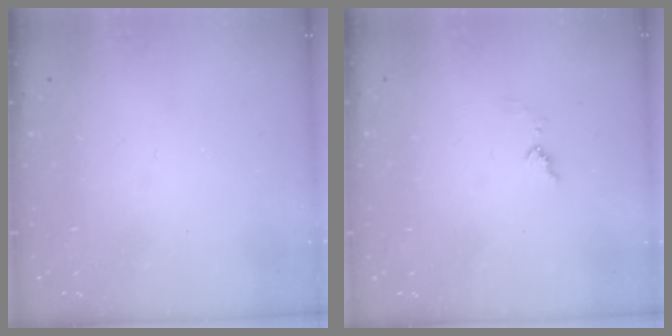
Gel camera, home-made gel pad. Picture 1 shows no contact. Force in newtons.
{"total": 4.9, "press": 4.9, "slide": 0.3}